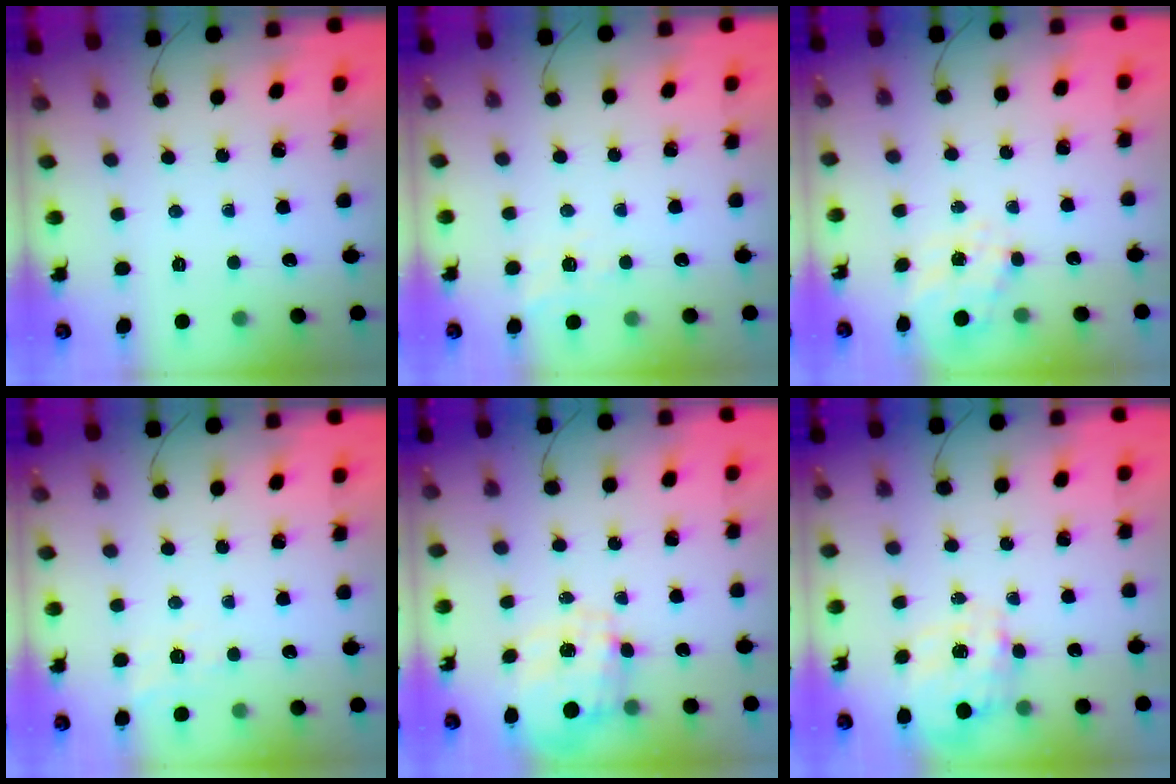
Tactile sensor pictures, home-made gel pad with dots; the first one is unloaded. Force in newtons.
{"total": 6.3, "press": 6.1, "slide": 1.5}
{"total": 6.2, "press": 6.2, "slide": 0.8}
{"total": 6.3, "press": 6.1, "slide": 1.5}
{"total": 3.4, "press": 3.2, "slide": 1.1}
{"total": 3.6, "press": 3.5, "slide": 1.0}